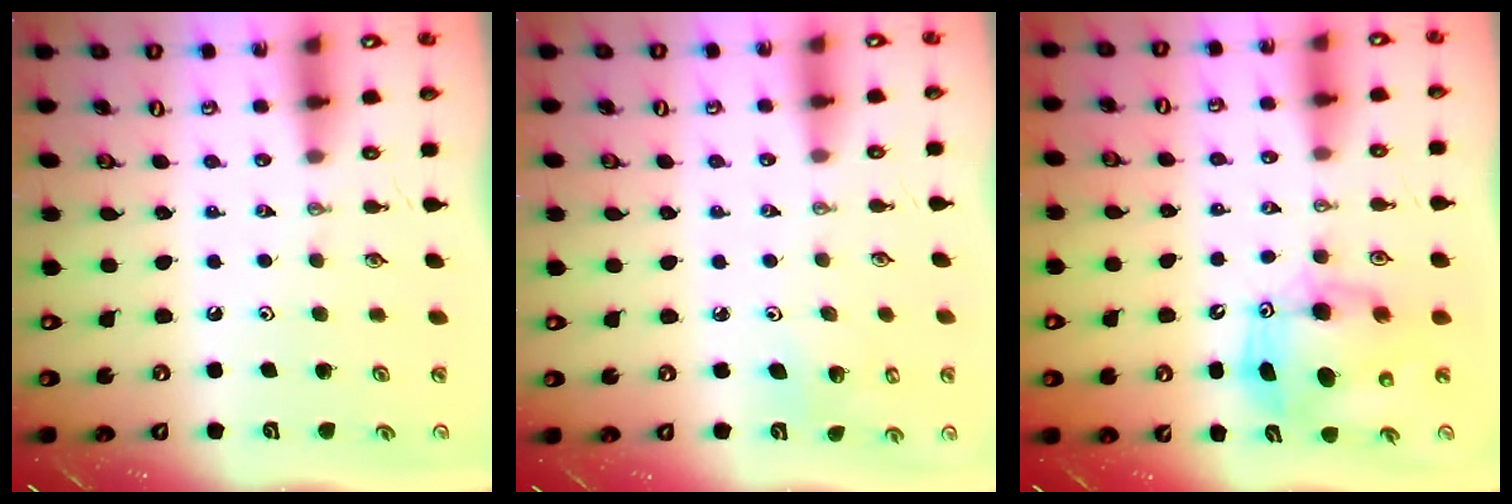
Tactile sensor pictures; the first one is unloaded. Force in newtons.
{"total": 5.2, "press": 5.1, "slide": 0.9}
{"total": 9.4, "press": 9.1, "slide": 2.2}